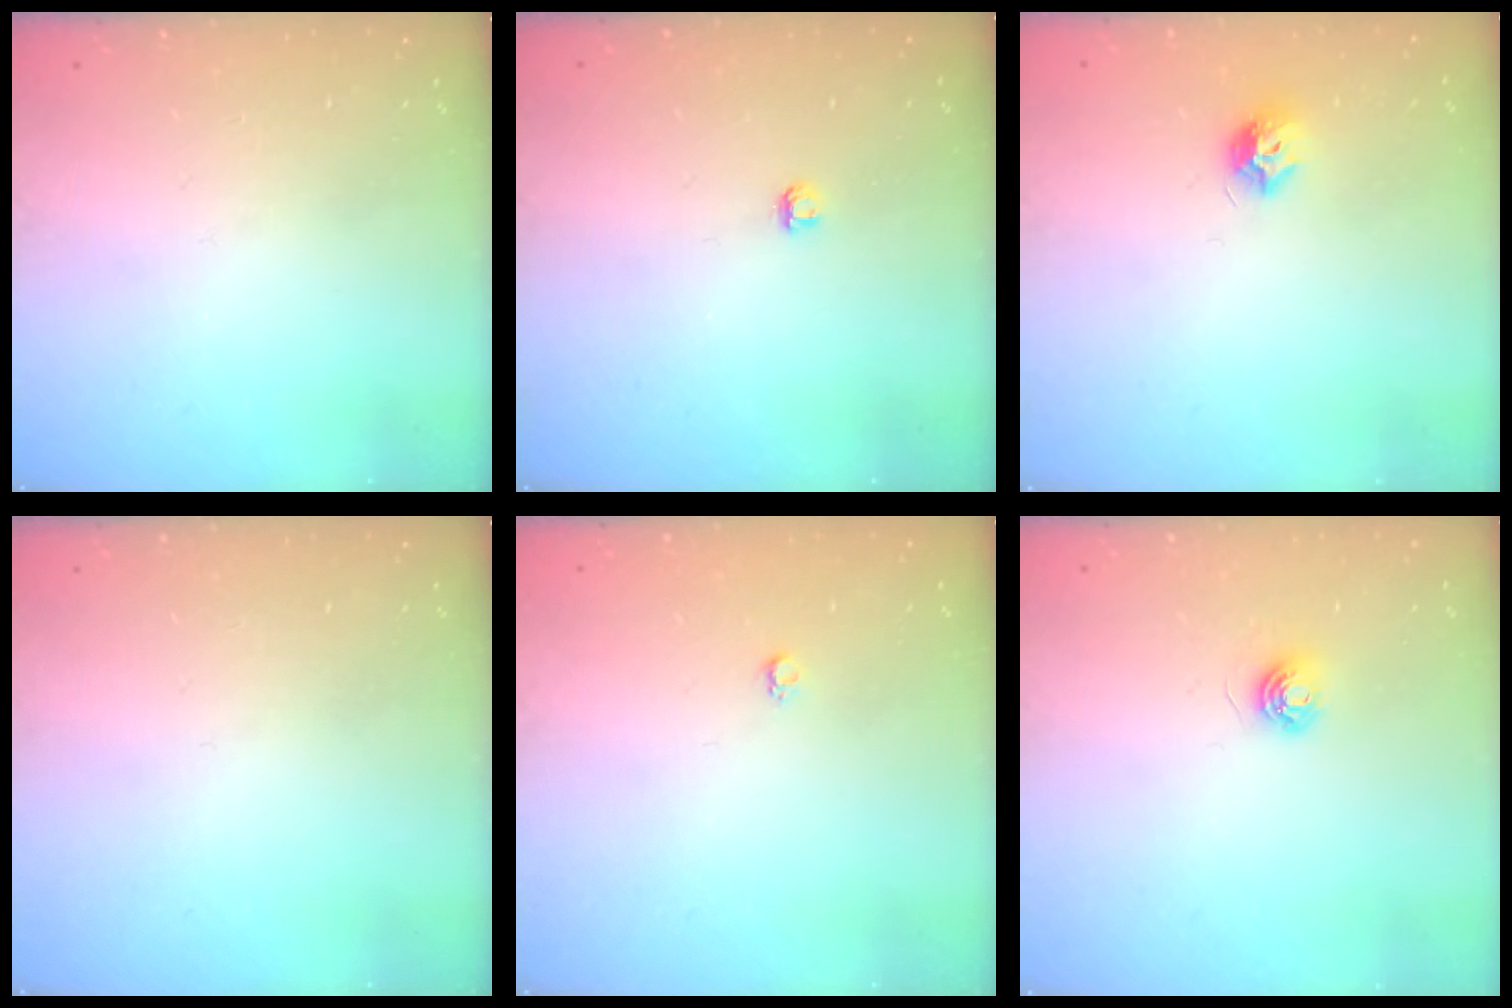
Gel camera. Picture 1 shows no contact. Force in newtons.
{"total": 2.8, "press": 2.8, "slide": 0.3}
{"total": 7.5, "press": 7.5, "slide": 0.1}
{"total": 0.0}
{"total": 2.6, "press": 2.6, "slide": 0.4}
{"total": 5.0, "press": 4.9, "slide": 0.6}